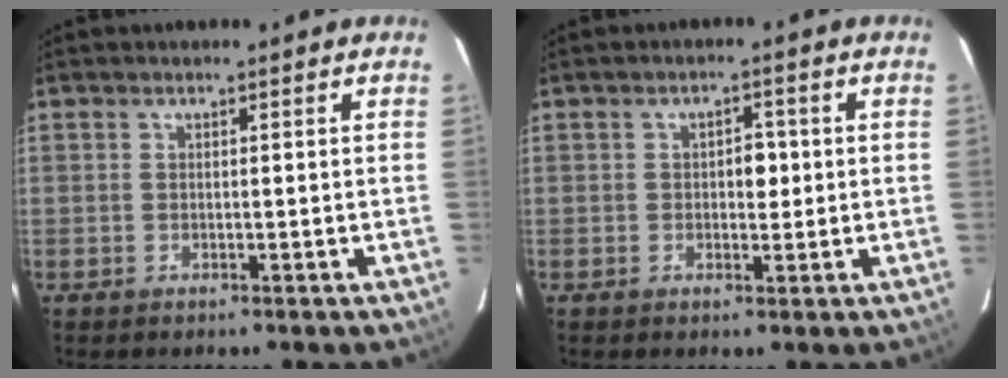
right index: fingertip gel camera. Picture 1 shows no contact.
{"total": 2.8, "force": [0.1, 1.6, 2.3], "torque": [-0.030, 0.007, 0.003]}